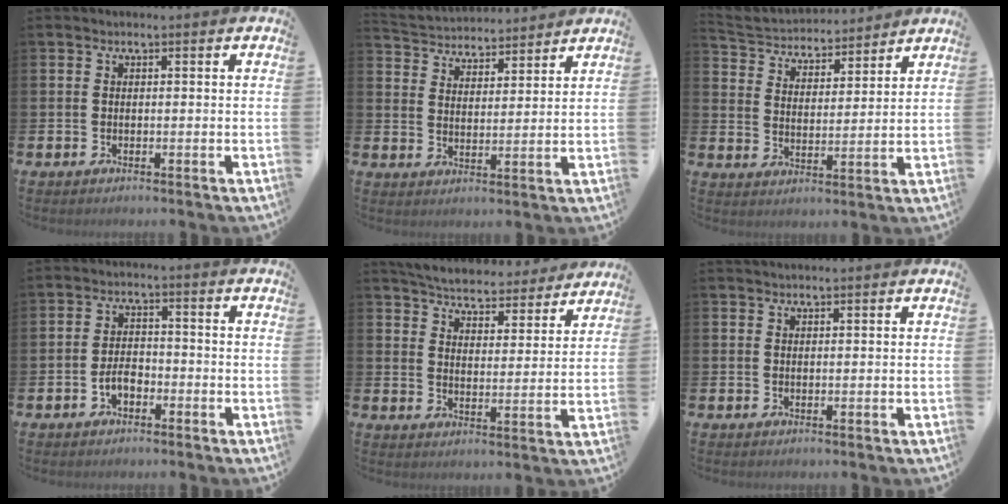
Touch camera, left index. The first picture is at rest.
{"total": 4.3, "force": [4.1, 1.0, -0.5], "torque": [-0.014, -0.029, 0.072]}
{"total": 4.5, "force": [4.2, 1.5, -0.1], "torque": [-0.025, -0.033, 0.070]}
{"total": 2.9, "force": [-1.4, 1.7, 1.9], "torque": [-0.035, 0.005, -0.029]}
{"total": 5.7, "force": [5.6, 0.8, 0.9], "torque": [-0.036, -0.043, 0.095]}
{"total": 0.8, "force": [0.8, 0.0, 0.1], "torque": [0.002, -0.001, 0.013]}